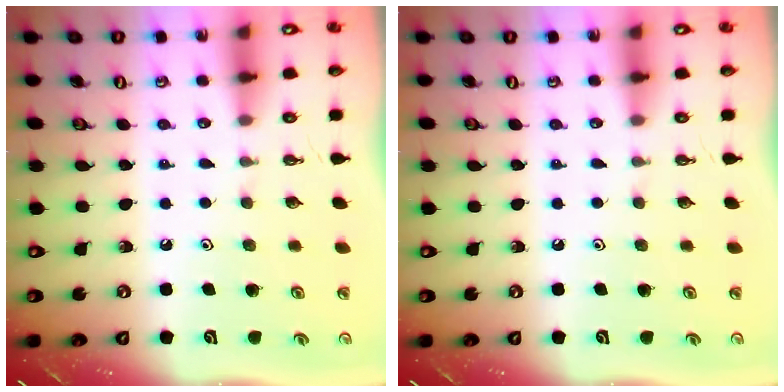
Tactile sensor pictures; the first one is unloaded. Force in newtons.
{"total": 0.0}